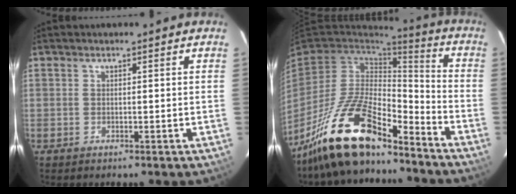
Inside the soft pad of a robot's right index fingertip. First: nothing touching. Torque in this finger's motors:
{"motor_torque": [1.08, -1.06, 1.05, 0.21]}